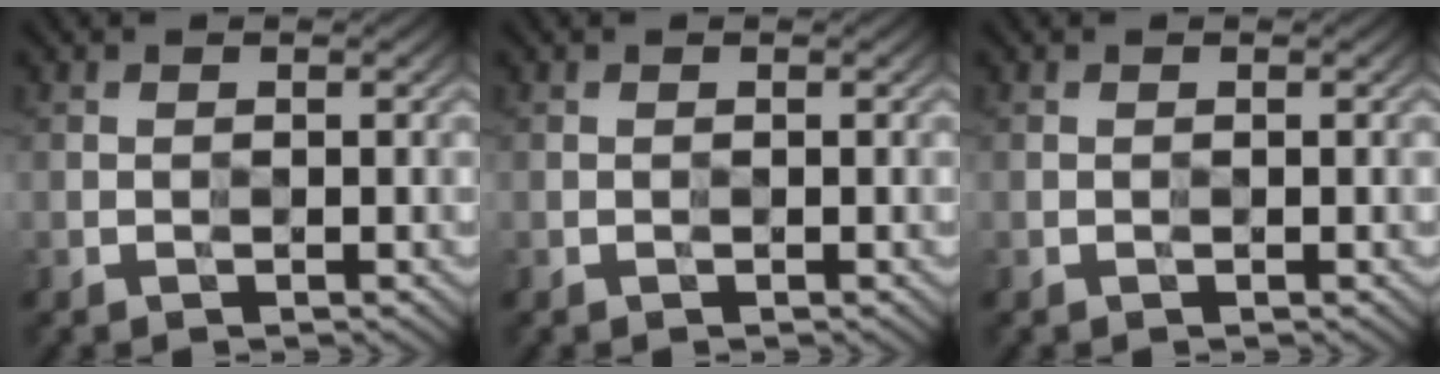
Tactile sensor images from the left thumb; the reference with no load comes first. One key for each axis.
{"total": 0.0}
{"total": 0.0}